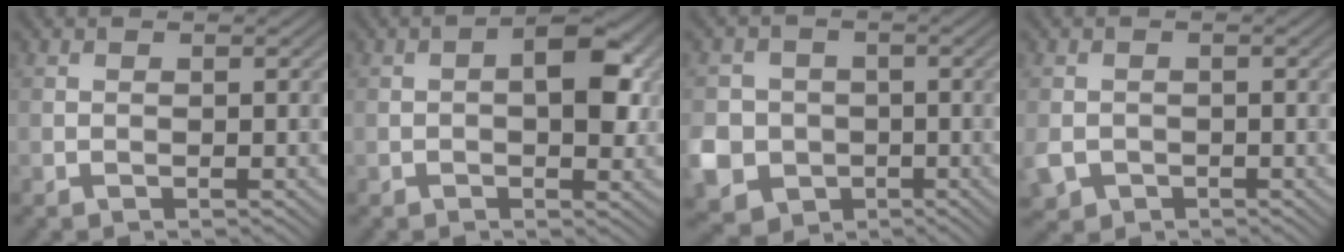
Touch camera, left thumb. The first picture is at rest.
{"total": 5.1, "force": [0.4, 2.4, 4.5], "torque": [-0.061, 0.005, 0.001]}
{"total": 8.0, "force": [-2.1, 7.3, 2.4], "torque": [-0.085, -0.021, -0.060]}
{"total": 2.7, "force": [-1.1, 2.2, 1.2], "torque": [-0.034, -0.014, -0.023]}